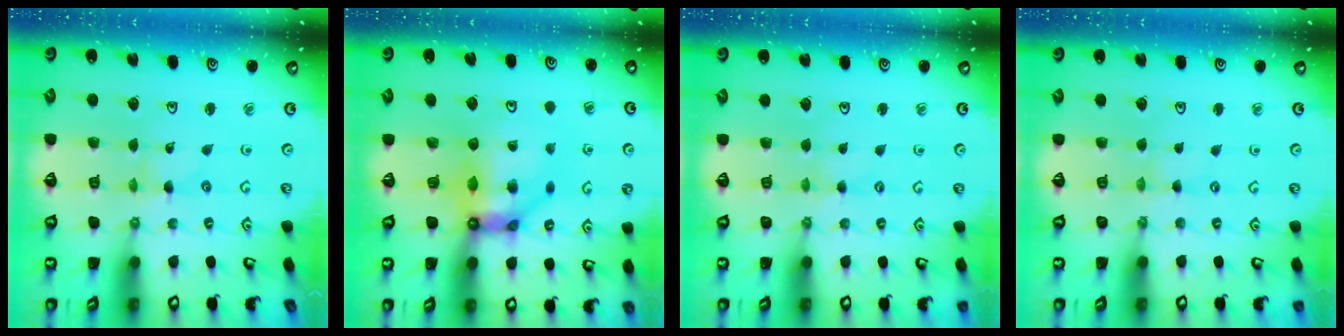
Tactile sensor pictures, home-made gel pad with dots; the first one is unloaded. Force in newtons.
{"total": 10.2, "press": 10.1, "slide": 0.9}
{"total": 0.7, "press": 0.7, "slide": 0.2}
{"total": 0.5, "press": 0.5, "slide": 0.1}